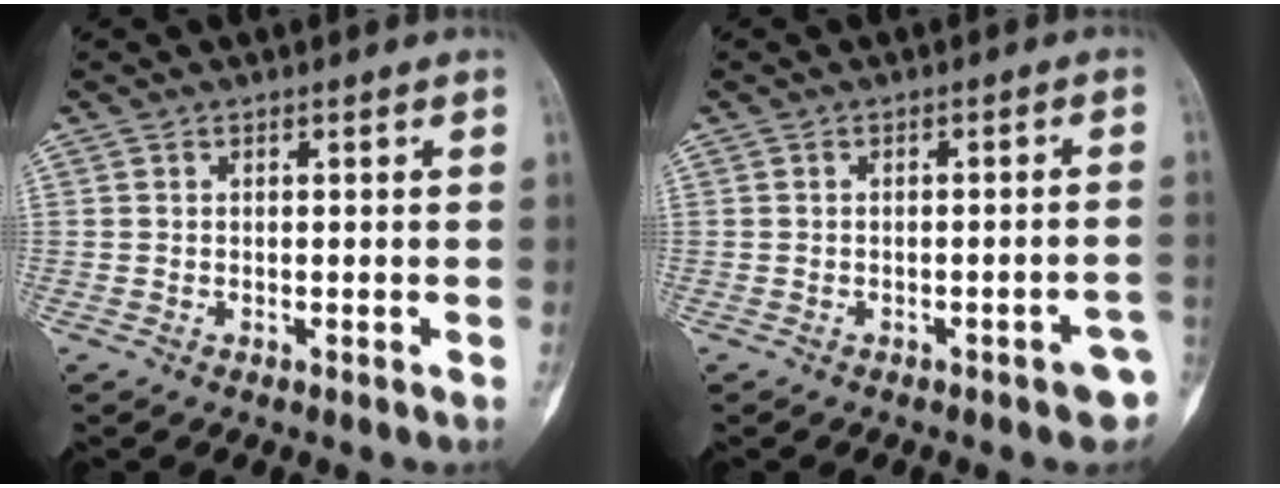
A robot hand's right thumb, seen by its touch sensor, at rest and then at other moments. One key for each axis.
{"total": 4.9, "fx": -2.6, "fy": 1.6, "fz": 3.8, "tx": -0.029, "ty": 0.018, "tz": -0.028}